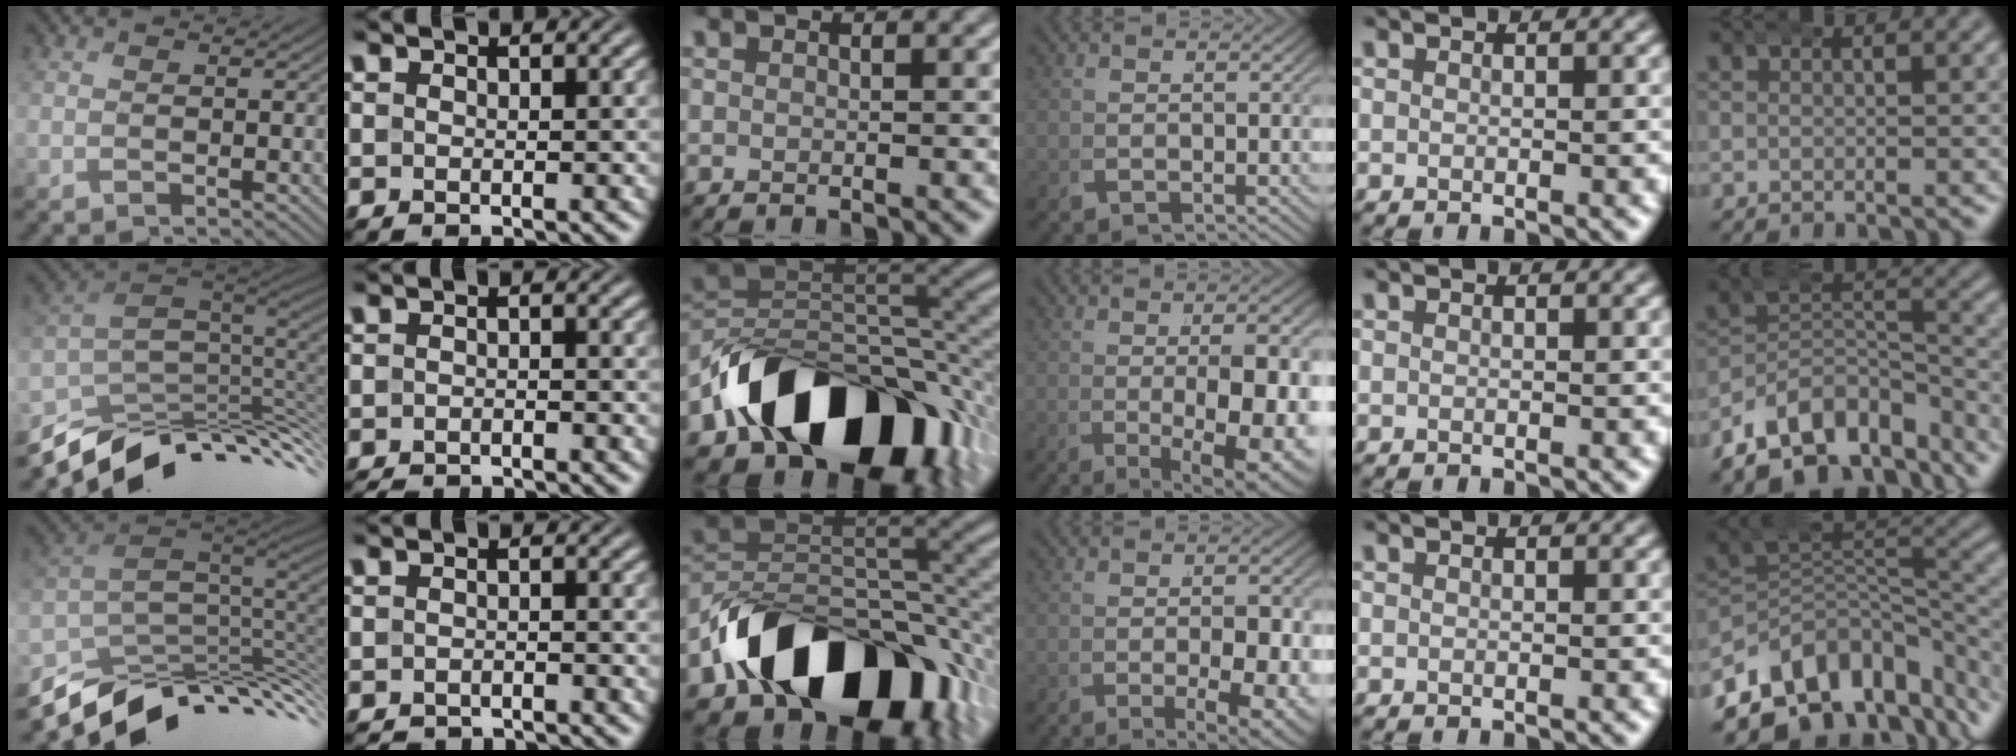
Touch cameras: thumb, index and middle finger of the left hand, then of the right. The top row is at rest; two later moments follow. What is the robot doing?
{"motion": "wrap", "object": "arm wrap"}